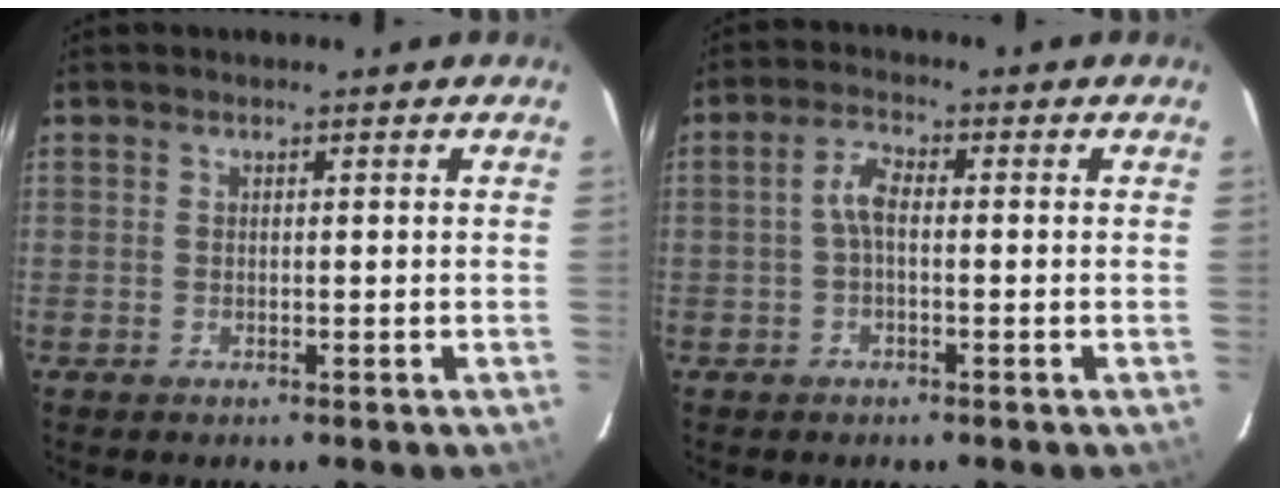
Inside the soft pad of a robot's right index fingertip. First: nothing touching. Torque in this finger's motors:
{"motor_torque": [0.68, -0.07, 0.40, 0.09]}